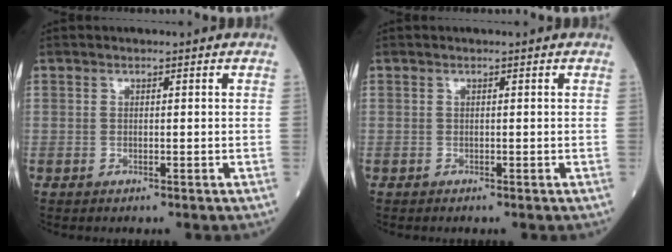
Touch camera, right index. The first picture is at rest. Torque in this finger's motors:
{"motor_torque": [0.00, 0.00, 0.00, -0.04]}